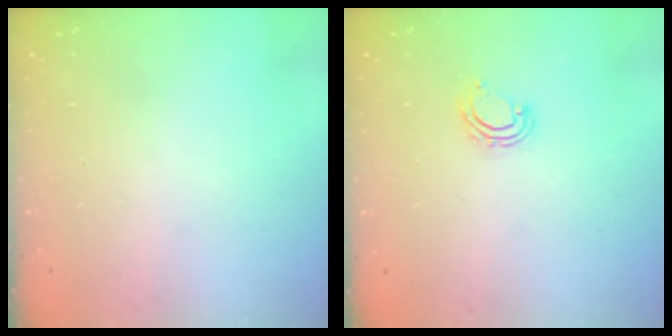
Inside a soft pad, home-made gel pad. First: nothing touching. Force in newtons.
{"total": 6.5, "press": 6.5, "slide": 0.4}